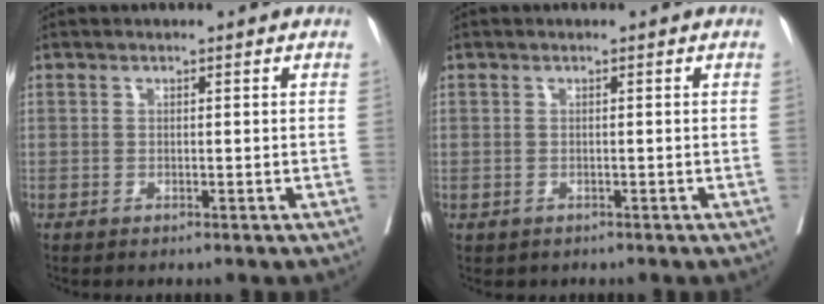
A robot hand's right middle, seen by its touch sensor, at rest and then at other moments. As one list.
[{"total": 0.6, "force": [-0.2, 0.6, 0.1], "torque": [-0.004, 0.003, 0.002]}]